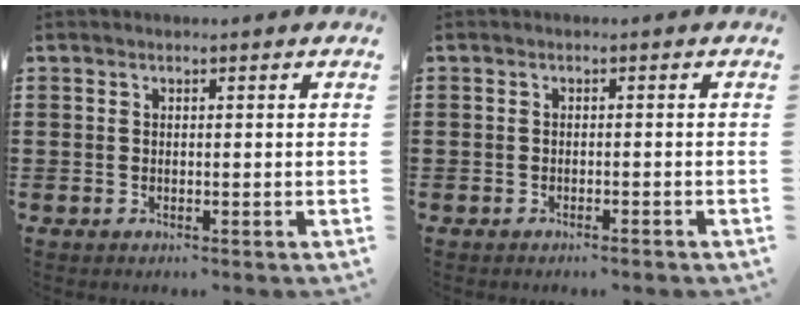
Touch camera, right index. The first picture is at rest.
{"total": 0.8, "force": [-0.7, 0.0, 0.2], "torque": [-0.007, -0.001, -0.015]}